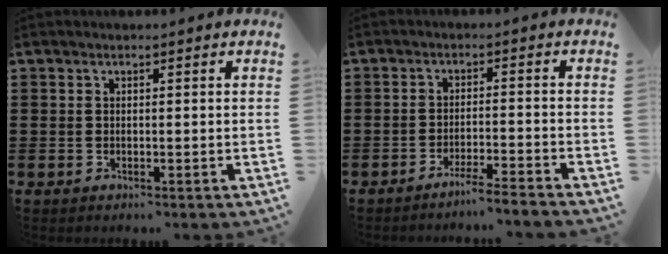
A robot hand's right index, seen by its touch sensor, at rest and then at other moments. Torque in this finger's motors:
{"motor_torque": [1.37, 0.77, 0.05, -0.01]}